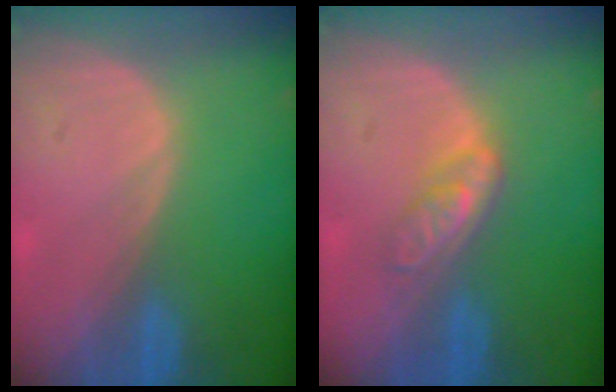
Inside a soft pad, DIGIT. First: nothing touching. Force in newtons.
{"total": 4.7, "press": 3.9, "slide": 2.5}